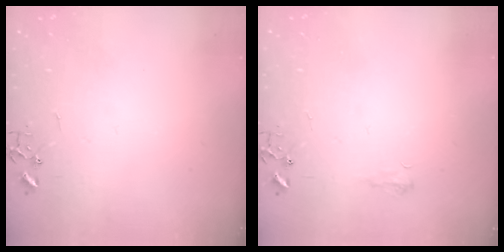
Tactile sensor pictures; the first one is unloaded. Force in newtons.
{"total": 6.0, "press": 5.9, "slide": 0.7}